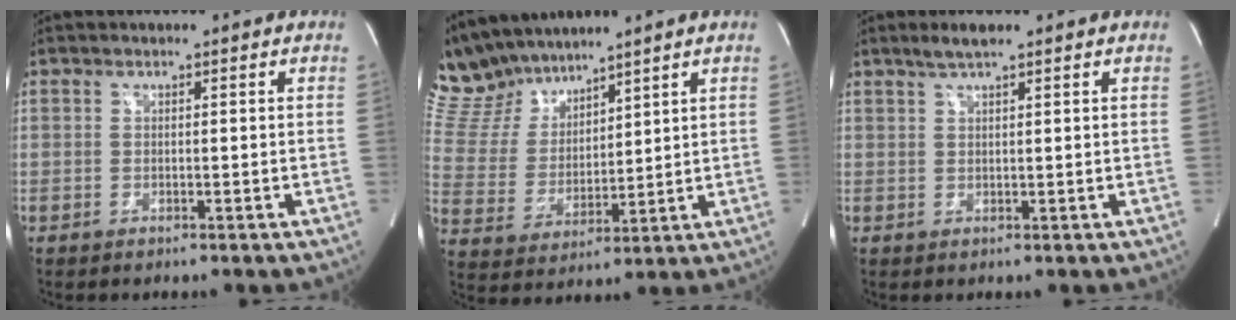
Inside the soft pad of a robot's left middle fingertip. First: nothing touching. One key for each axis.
{"total": 11.4, "fx": 10.5, "fy": 3.7, "fz": 2.8, "tx": -0.078, "ty": 0.020, "tz": 0.219}
{"total": 2.9, "fx": 2.2, "fy": 0.2, "fz": 1.8, "tx": -0.045, "ty": 0.005, "tz": 0.042}